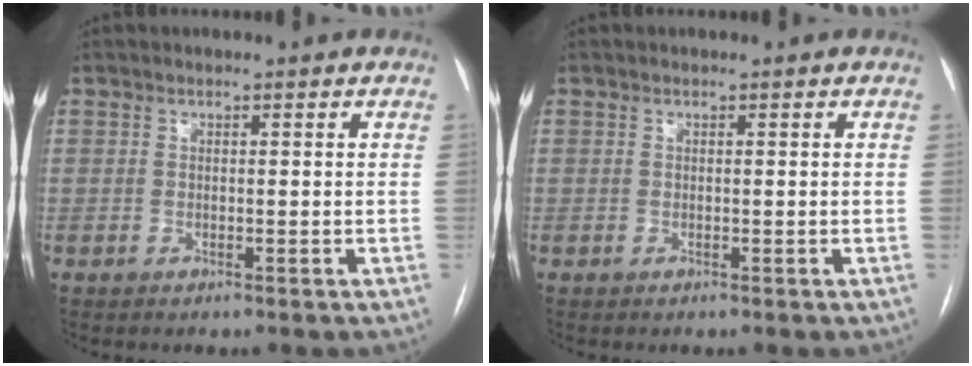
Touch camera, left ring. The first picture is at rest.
{"total": 0.0}